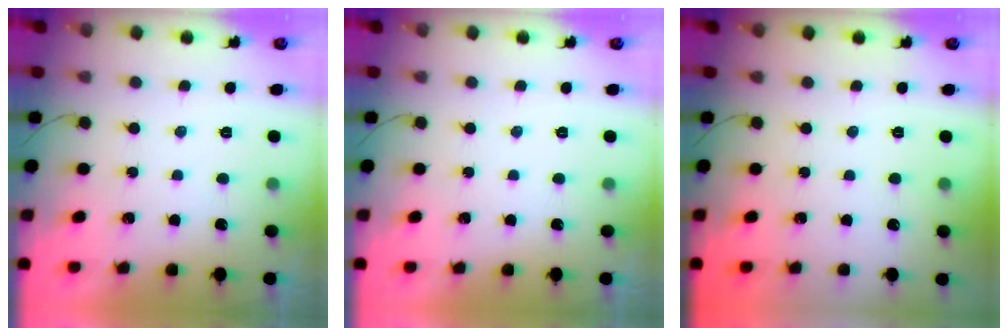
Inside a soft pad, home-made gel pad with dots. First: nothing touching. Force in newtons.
{"total": 0.0}
{"total": 0.0}